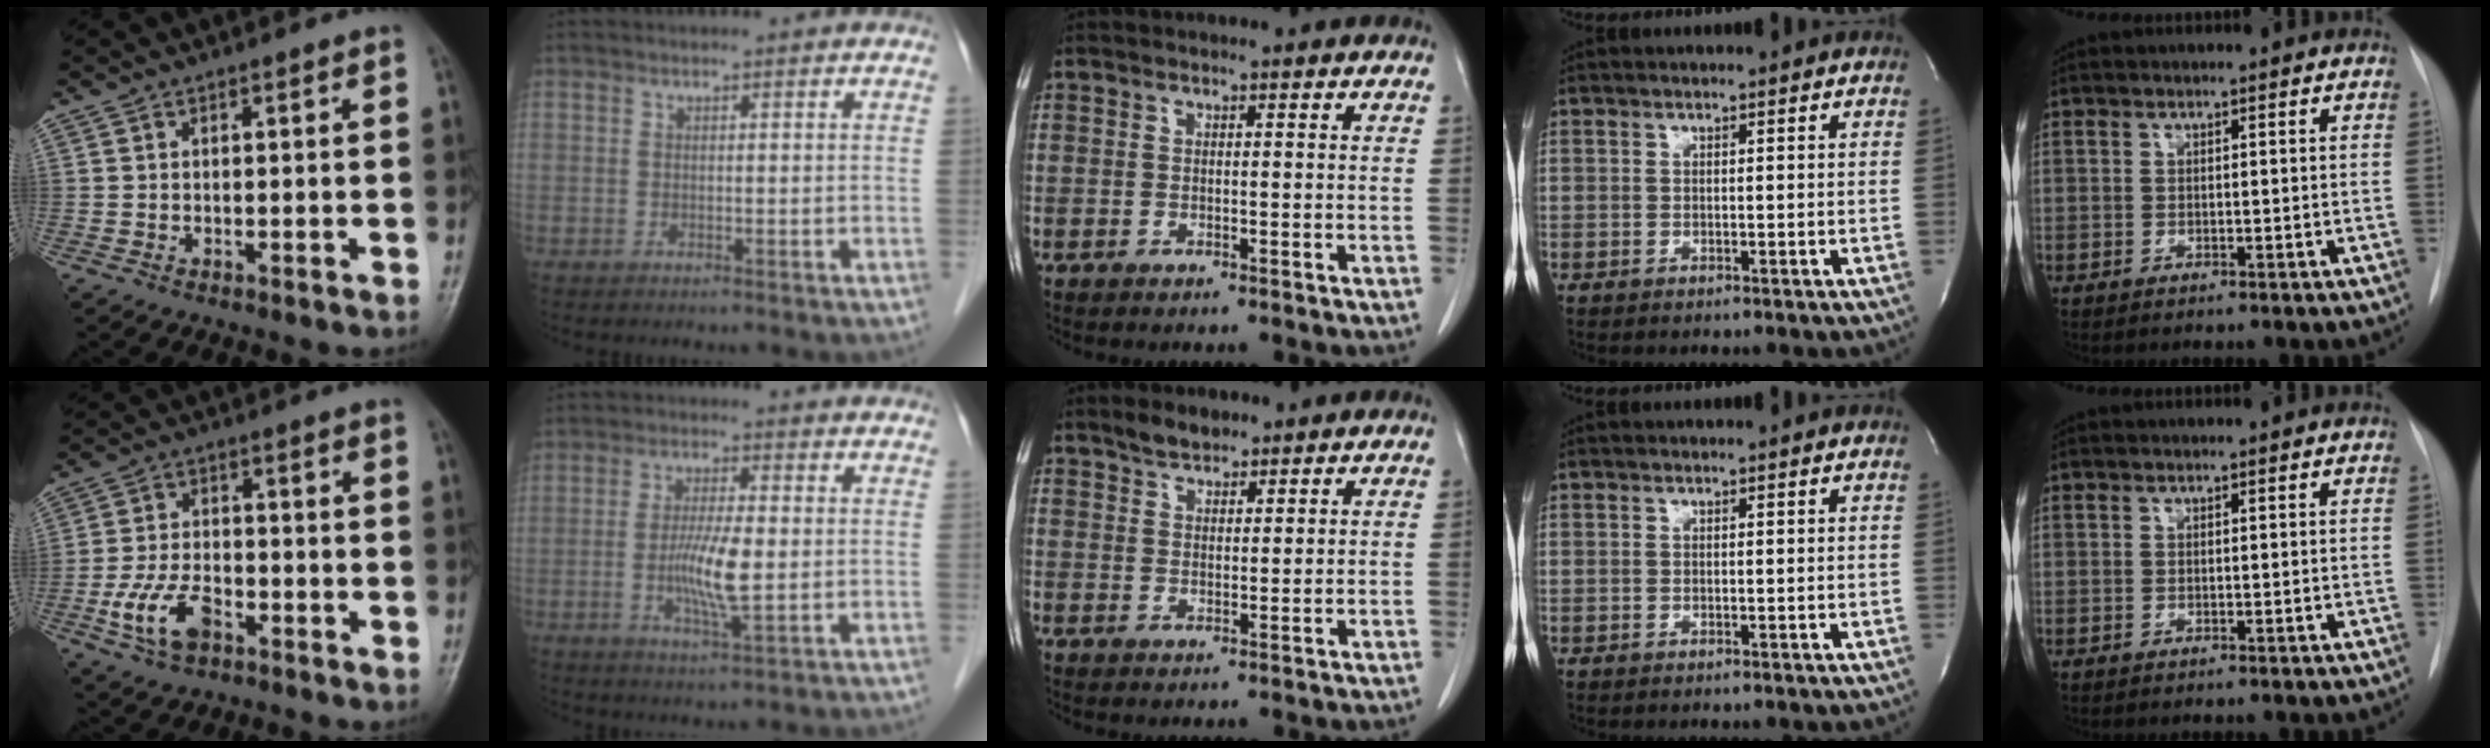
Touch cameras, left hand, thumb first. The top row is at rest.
{"thumb": {"total": 8.9, "force": [-4.3, 5.0, 6.0], "torque": [-0.117, 0.022, -0.079]}, "index": {"total": 6.9, "force": [-0.9, 1.0, 6.8], "torque": [-0.130, -0.012, -0.017]}, "middle": {"total": 3.2, "force": [2.7, 1.2, 1.0], "torque": [-0.021, 0.002, 0.048]}}